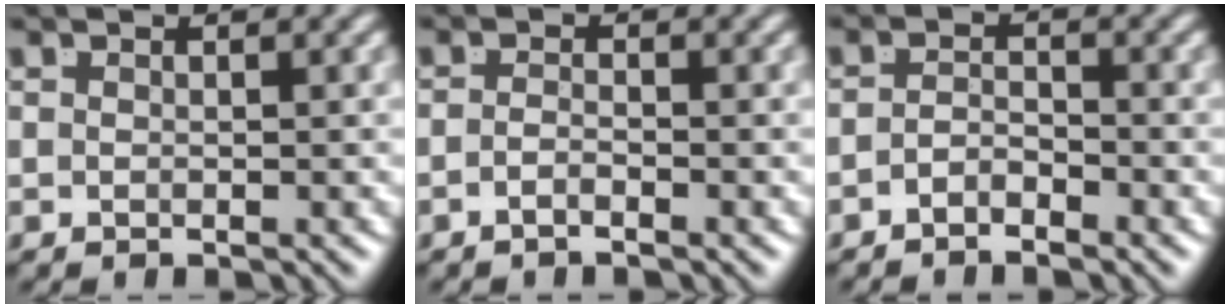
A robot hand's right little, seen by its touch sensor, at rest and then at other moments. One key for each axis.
{"total": 1.6, "fx": -1.4, "fy": -0.5, "fz": 0.6, "tx": -0.010, "ty": -0.007, "tz": -0.025}
{"total": 2.1, "fx": -2.0, "fy": 0.0, "fz": 0.7, "tx": -0.005, "ty": -0.011, "tz": -0.033}